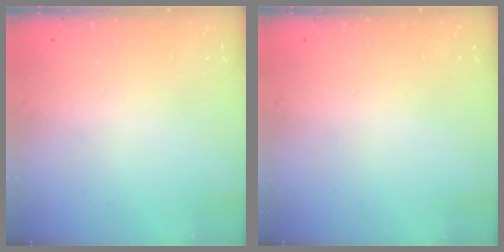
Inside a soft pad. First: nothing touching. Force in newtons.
{"total": 0.0}